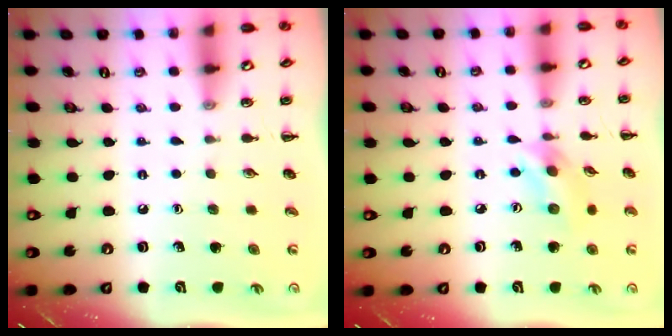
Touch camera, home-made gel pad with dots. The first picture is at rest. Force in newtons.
{"total": 6.2, "press": 6.2, "slide": 0.7}